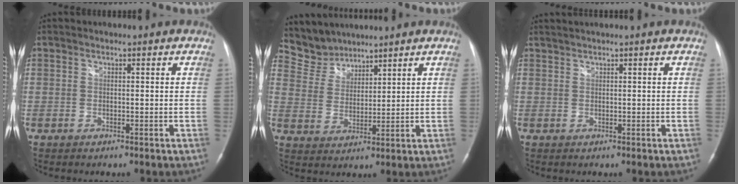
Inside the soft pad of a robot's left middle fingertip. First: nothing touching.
{"total": 5.9, "force": [5.6, 1.8, -0.4], "torque": [-0.001, 0.013, 0.123]}
{"total": 1.4, "force": [1.3, -0.2, 0.6], "torque": [-0.012, 0.013, 0.028]}